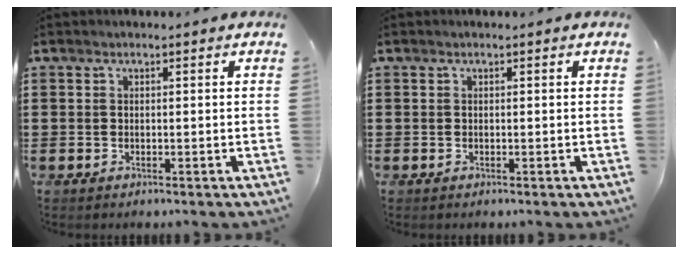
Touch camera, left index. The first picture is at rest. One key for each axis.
{"total": 0.0}